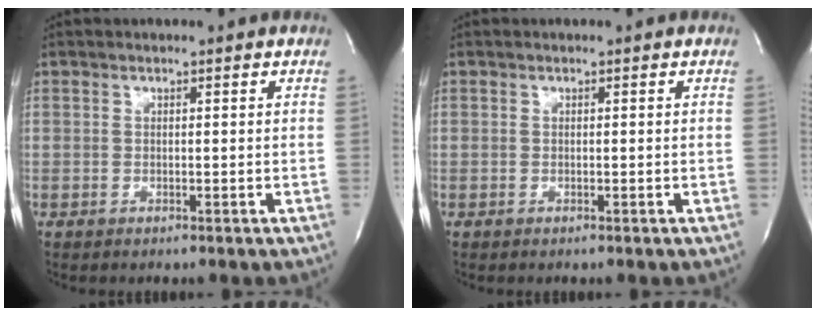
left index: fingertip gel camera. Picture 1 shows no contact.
{"total": 0.0}